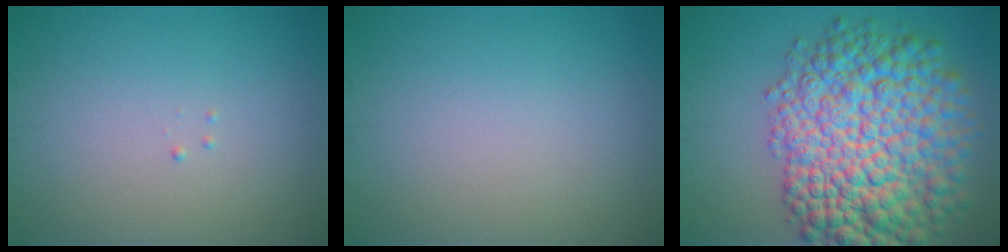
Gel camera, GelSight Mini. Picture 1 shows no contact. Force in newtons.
{"total": 0.0}
{"total": 13.8, "press": 13.8, "slide": 0.4}